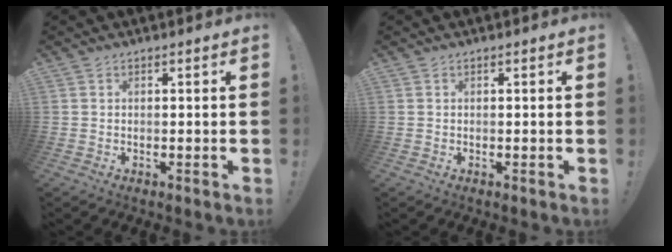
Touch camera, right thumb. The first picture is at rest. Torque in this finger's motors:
{"motor_torque": [-0.01, 0.01, -0.01, 0.01, 0.01]}